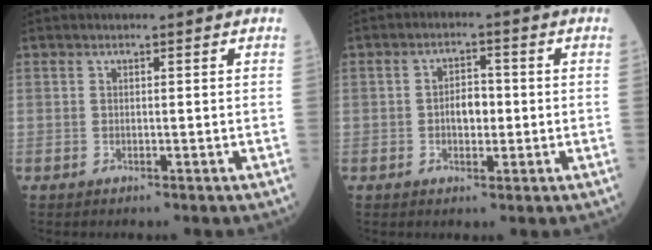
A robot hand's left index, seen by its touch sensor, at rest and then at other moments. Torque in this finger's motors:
{"motor_torque": [0.31, -0.26, 0.09, 0.02]}